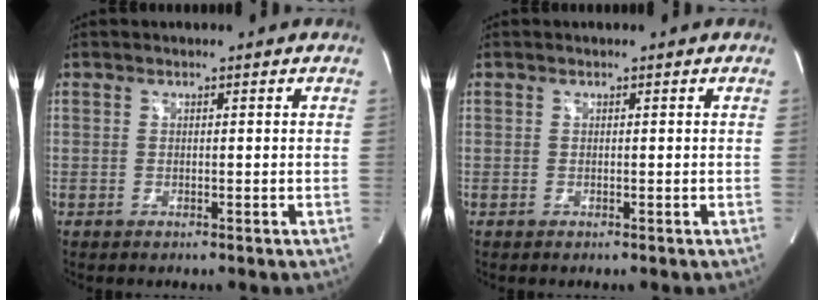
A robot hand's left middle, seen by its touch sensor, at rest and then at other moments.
{"total": 0.0}